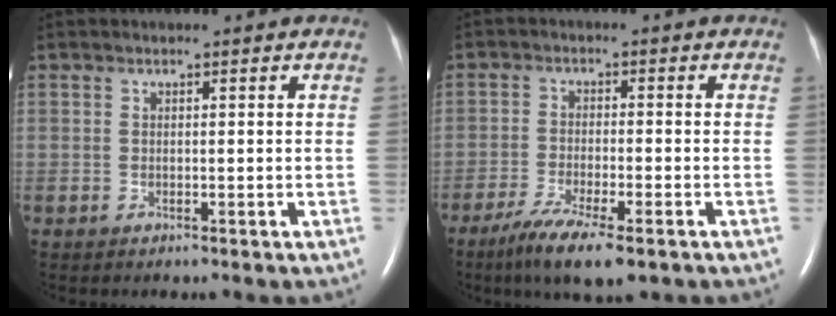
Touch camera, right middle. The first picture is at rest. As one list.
[{"total": 8.7, "force": [-5.7, 1.3, 6.5], "torque": [-0.114, -0.021, -0.091]}]